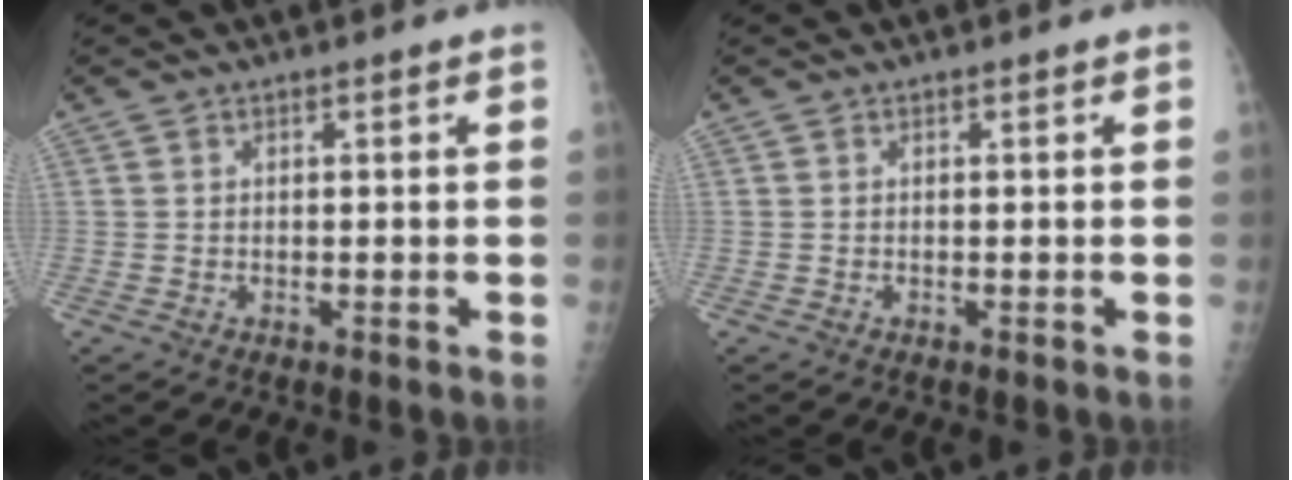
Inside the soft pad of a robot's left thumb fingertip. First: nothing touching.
{"total": 0.0}